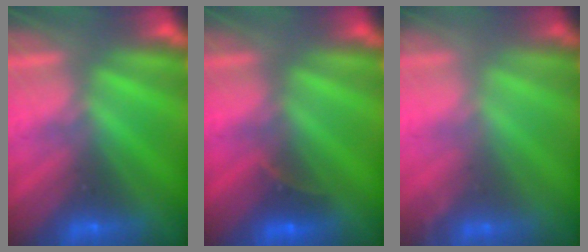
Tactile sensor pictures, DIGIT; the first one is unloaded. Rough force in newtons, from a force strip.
{"total": 2.6}
{"total": 1.5}